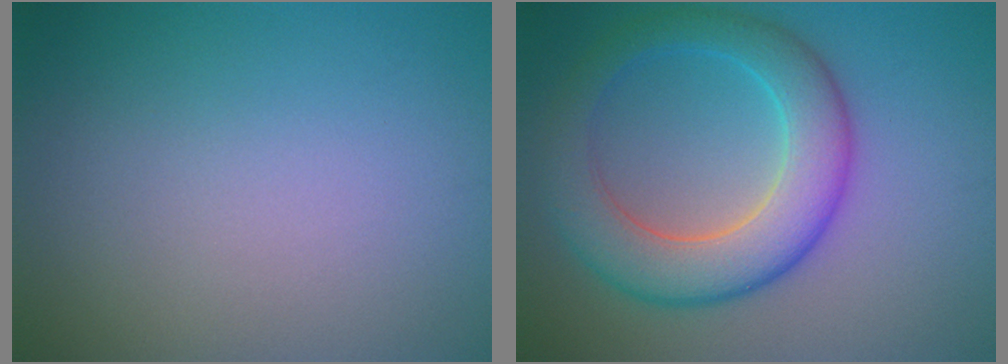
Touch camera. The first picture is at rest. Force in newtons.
{"total": 7.4, "press": 7.4, "slide": 0.2}